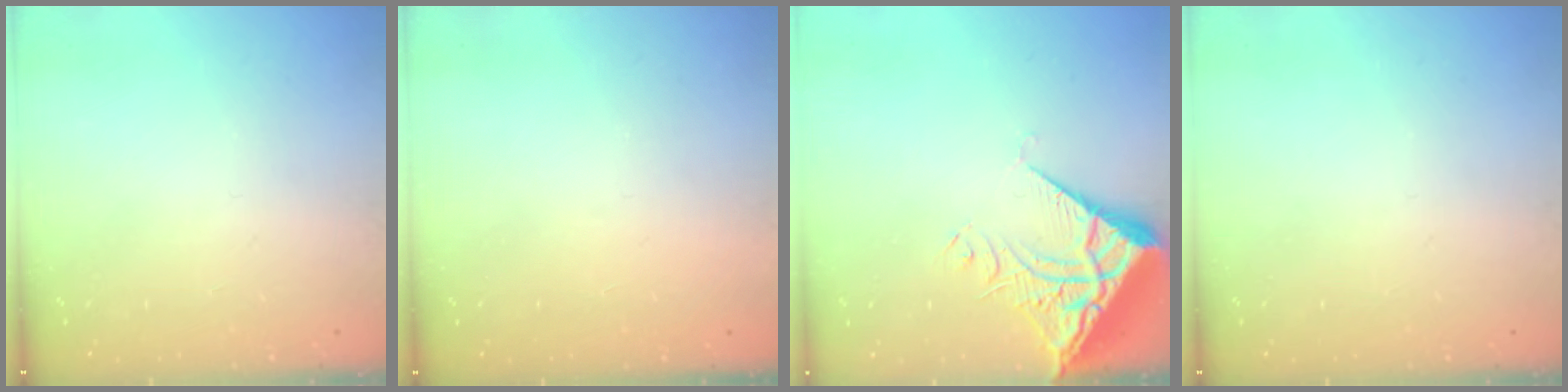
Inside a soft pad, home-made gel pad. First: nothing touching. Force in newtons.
{"total": 1.6, "press": 1.5, "slide": 0.1}
{"total": 7.5, "press": 7.4, "slide": 1.0}
{"total": 0.0}